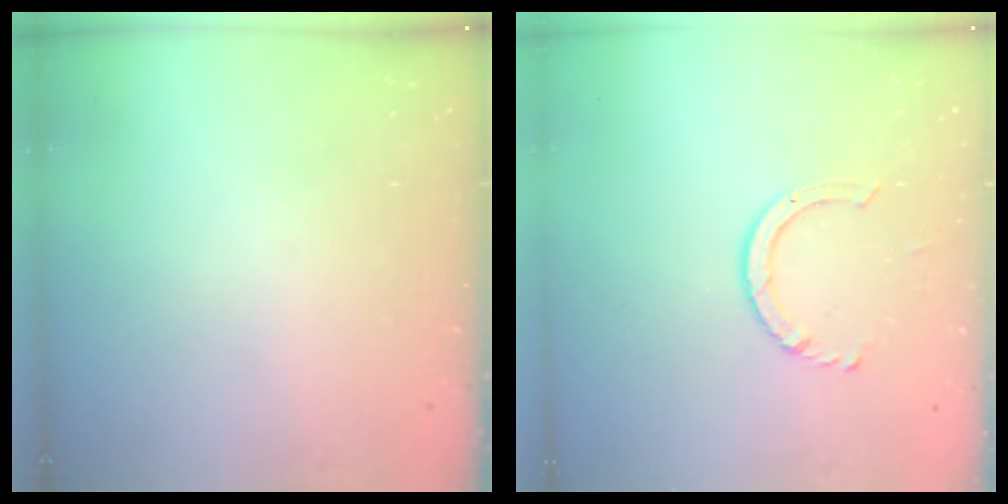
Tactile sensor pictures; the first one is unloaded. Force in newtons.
{"total": 4.2, "press": 4.2, "slide": 0.3}